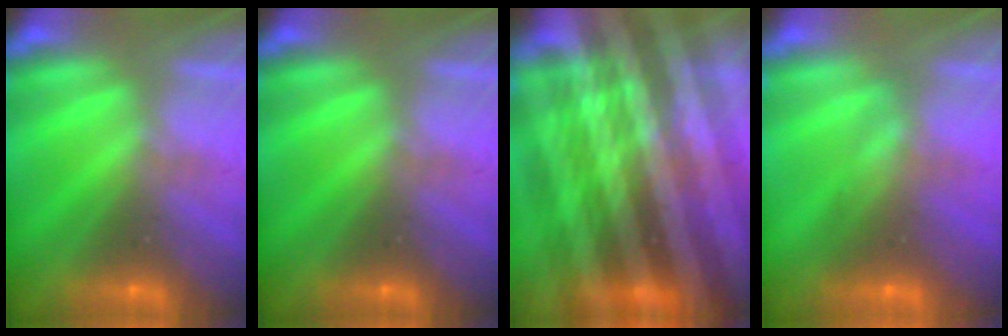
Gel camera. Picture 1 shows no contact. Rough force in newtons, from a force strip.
{"total": 0.0}
{"total": 8.5}
{"total": 1.7}